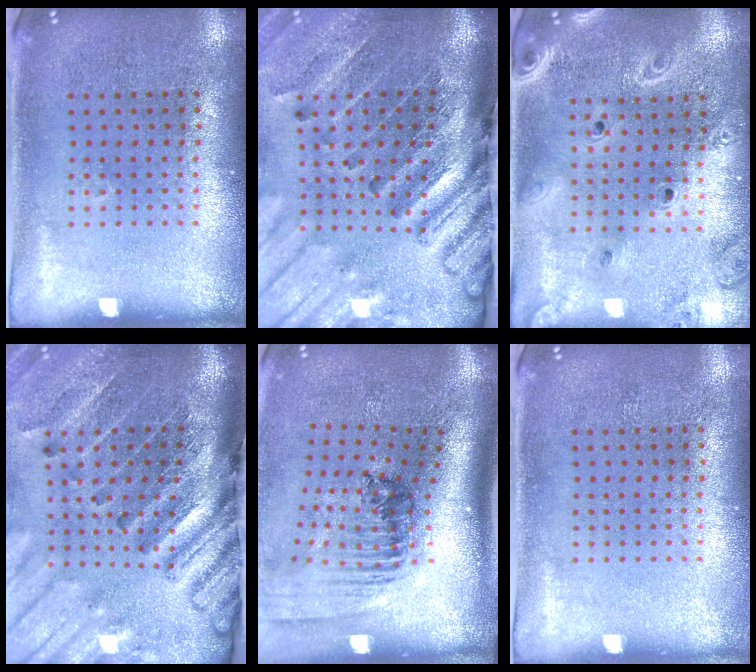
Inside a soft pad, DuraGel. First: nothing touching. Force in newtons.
{"total": 4.4, "press": 3.3, "slide": 3.0}
{"total": 2.4, "press": 2.1, "slide": 1.2}
{"total": 4.4, "press": 3.3, "slide": 3.0}
{"total": 2.2, "press": 1.6, "slide": 1.6}
{"total": 0.0}